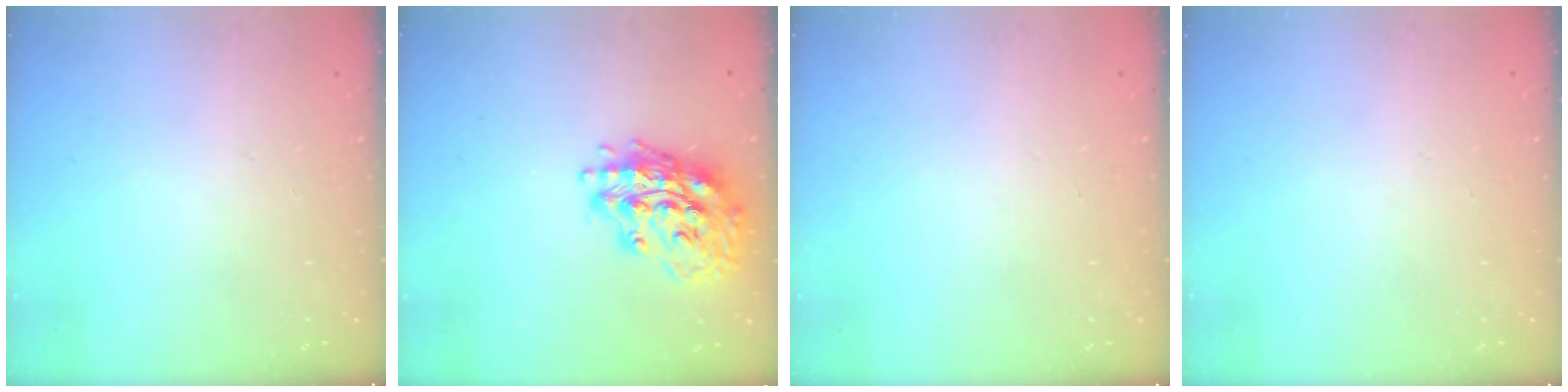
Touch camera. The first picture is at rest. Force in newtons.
{"total": 17.6, "press": 17.5, "slide": 2.3}
{"total": 0.0}
{"total": 0.0}